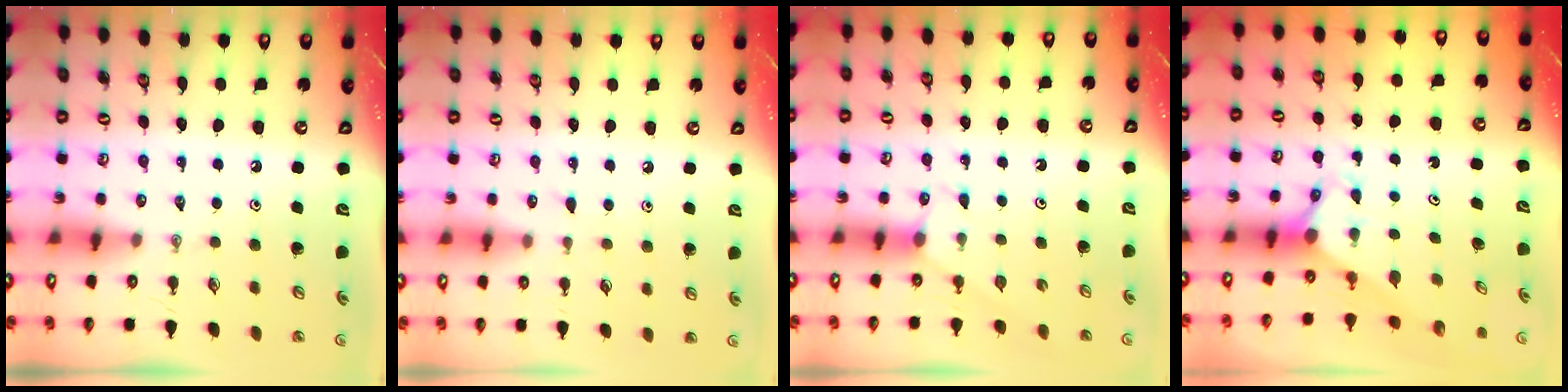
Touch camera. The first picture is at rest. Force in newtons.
{"total": 2.7, "press": 2.7, "slide": 0.3}
{"total": 2.9, "press": 2.9, "slide": 0.3}
{"total": 2.7, "press": 2.7, "slide": 0.0}